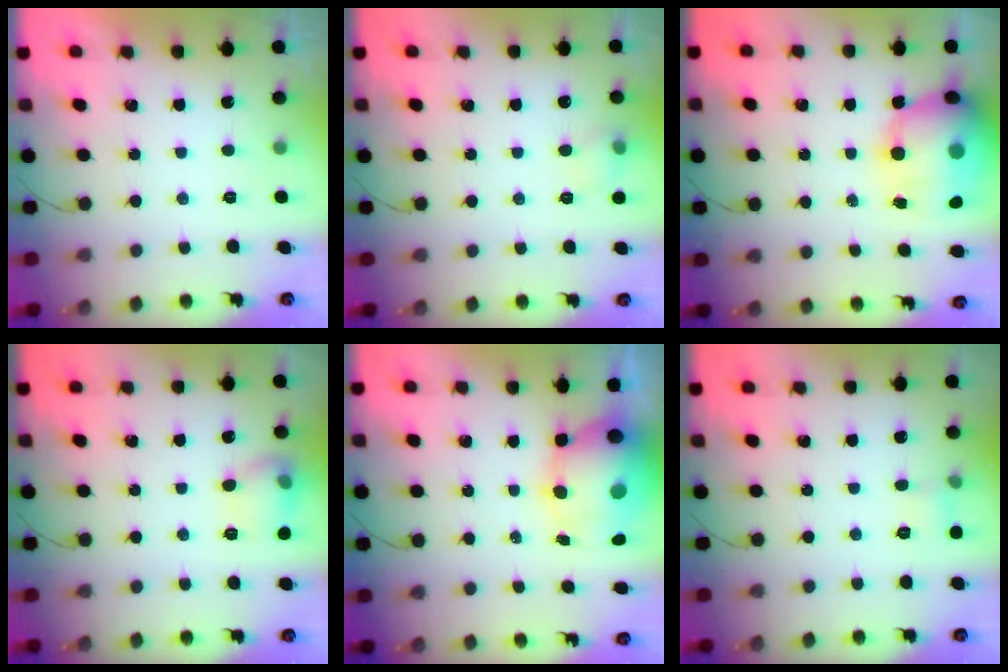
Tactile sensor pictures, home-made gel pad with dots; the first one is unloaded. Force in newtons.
{"total": 6.0, "press": 5.8, "slide": 1.5}
{"total": 18.7, "press": 18.2, "slide": 4.5}
{"total": 10.0, "press": 10.0, "slide": 0.7}
{"total": 13.3, "press": 12.9, "slide": 3.0}
{"total": 4.5, "press": 4.2, "slide": 1.4}